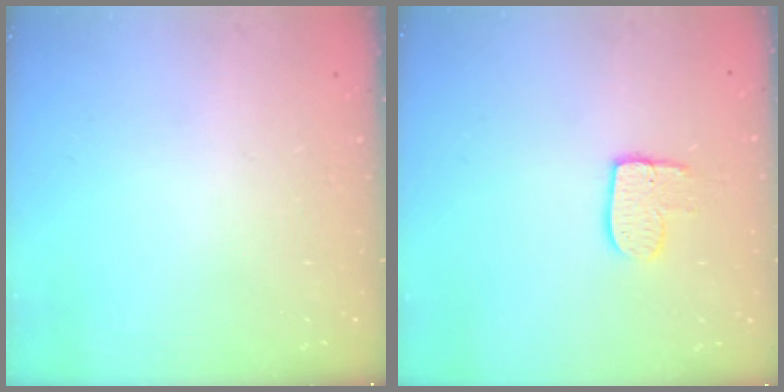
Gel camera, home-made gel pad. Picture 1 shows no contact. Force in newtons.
{"total": 8.1, "press": 8.0, "slide": 0.6}